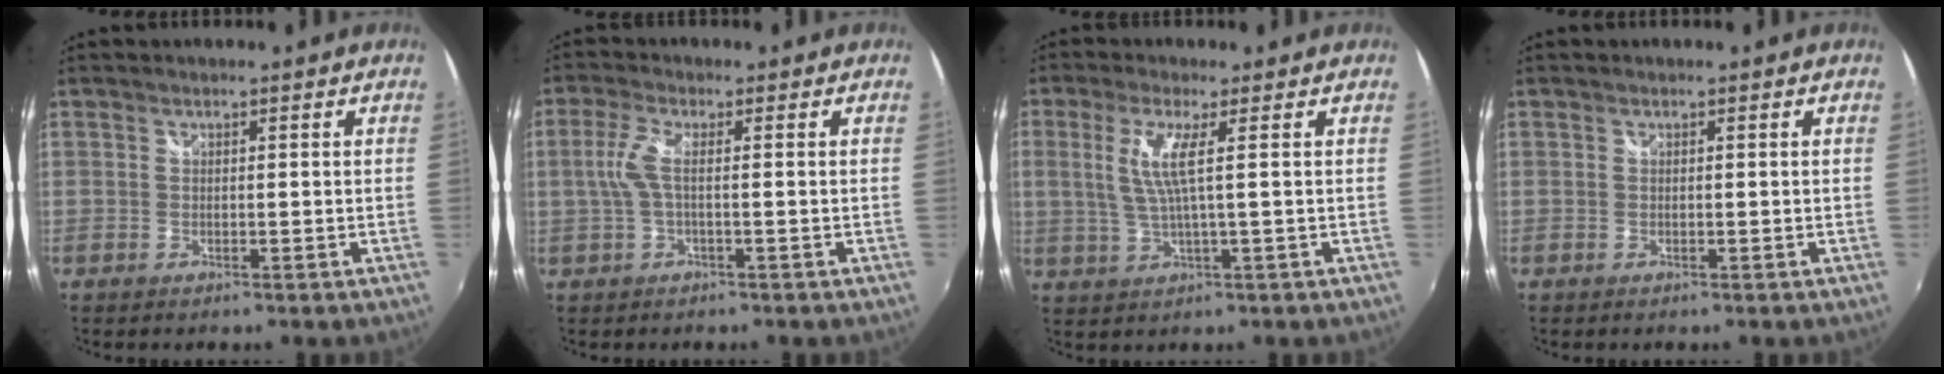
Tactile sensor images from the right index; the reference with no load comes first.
{"total": 4.1, "force": [-0.2, 0.5, 4.1], "torque": [-0.091, 0.003, 0.001]}
{"total": 5.5, "force": [0.9, -0.1, 5.5], "torque": [-0.116, -0.004, 0.023]}
{"total": 0.0}